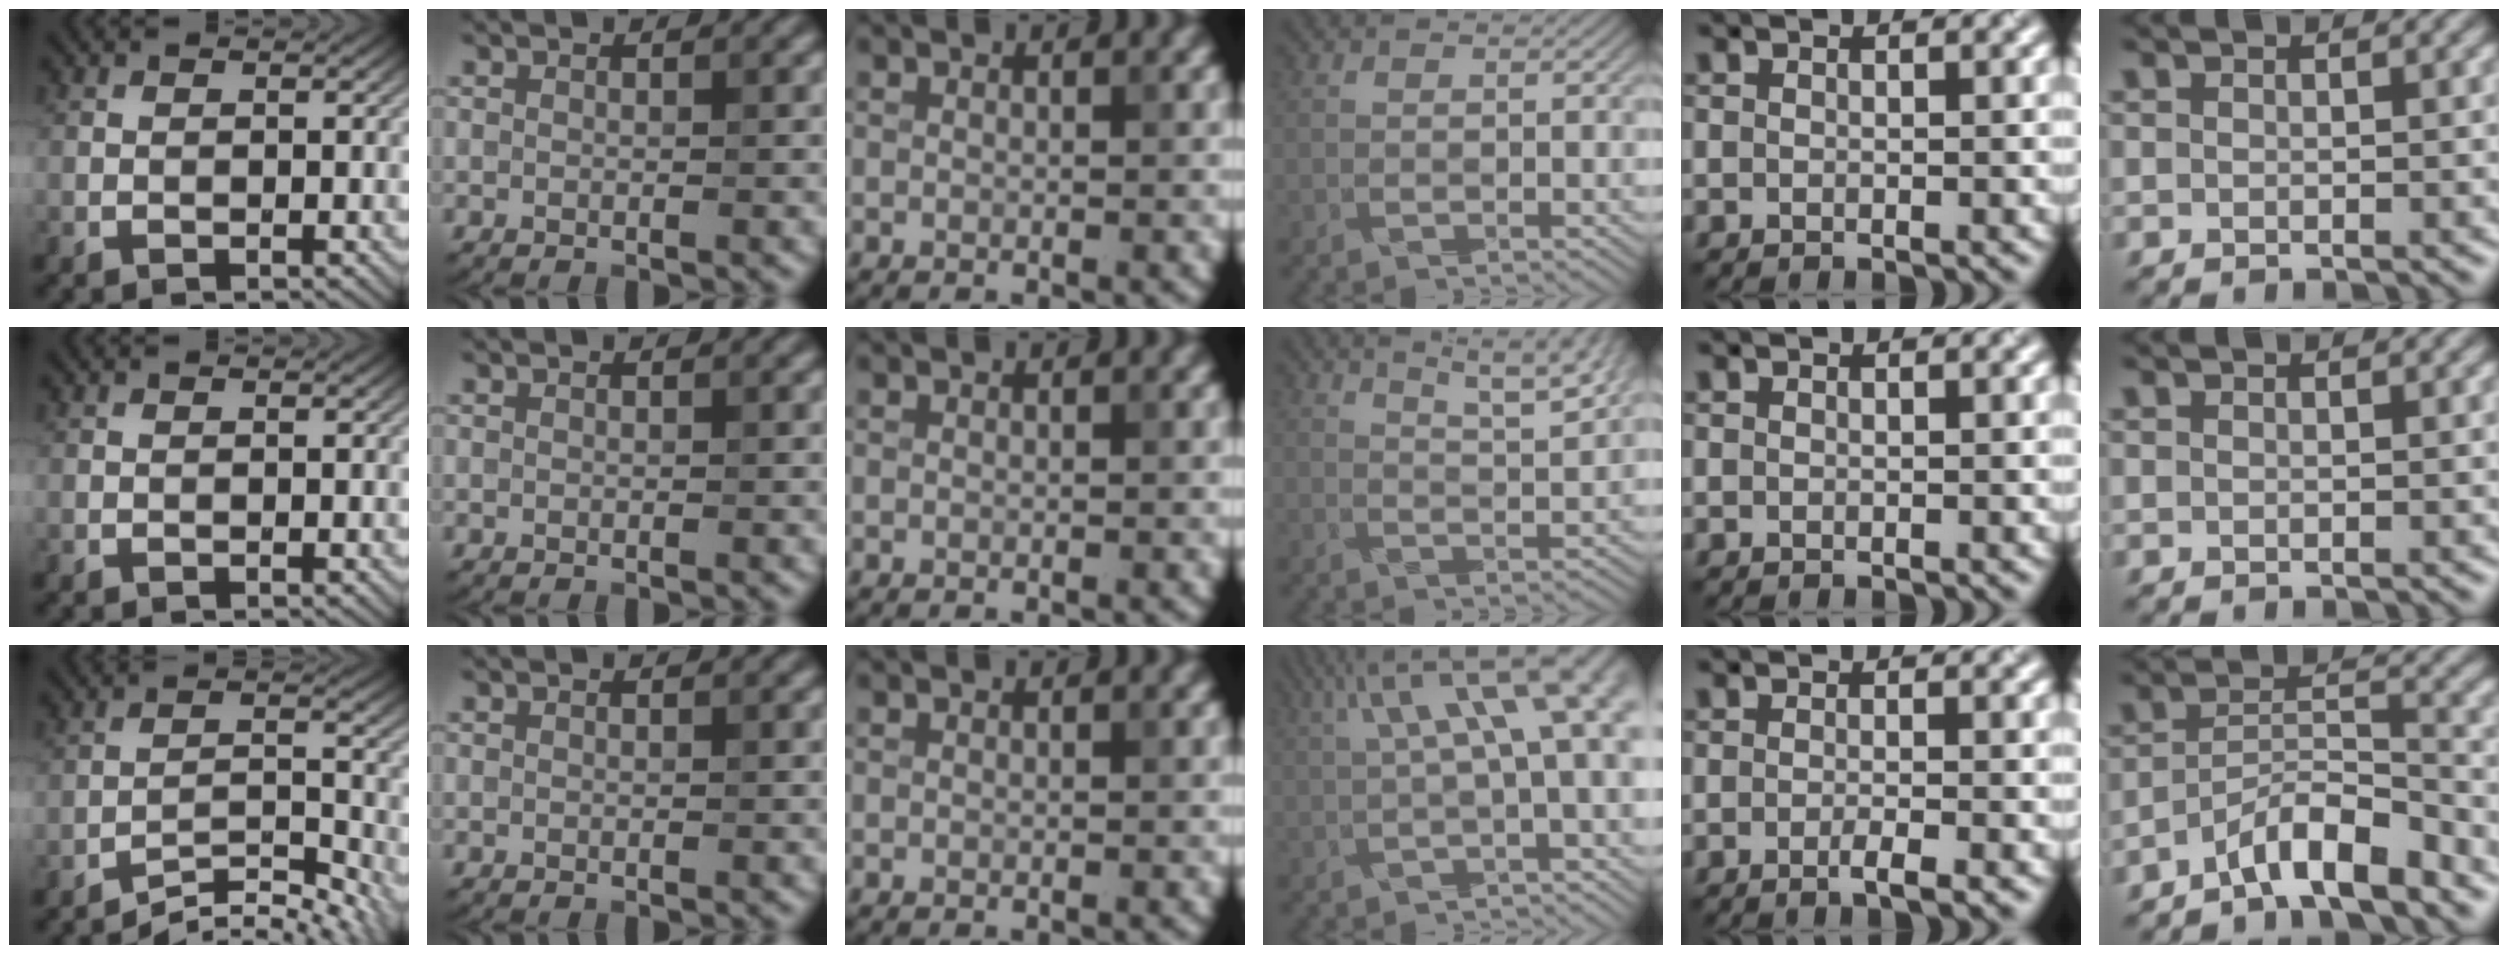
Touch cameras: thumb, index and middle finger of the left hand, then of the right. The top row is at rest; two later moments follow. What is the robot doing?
{"motion": "pour", "object": "sugar"}